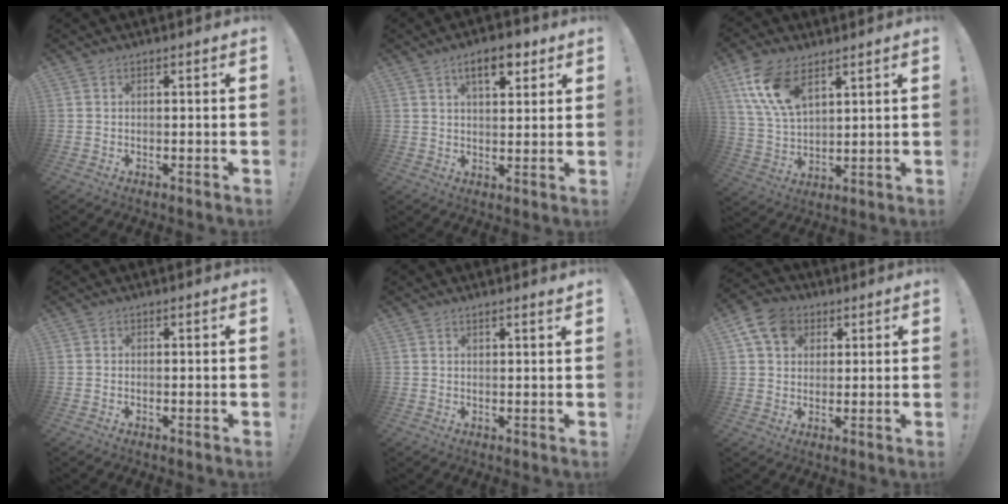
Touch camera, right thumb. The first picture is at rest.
{"total": 8.4, "force": [4.5, 3.7, 6.0], "torque": [-0.082, -0.010, 0.076]}
{"total": 13.5, "force": [7.4, 6.9, 8.9], "torque": [-0.189, -0.022, 0.142]}
{"total": 0.0}
{"total": 1.4, "force": [1.0, -0.3, 0.8], "torque": [-0.009, -0.006, 0.016]}
{"total": 10.3, "force": [4.4, 7.9, 4.9], "torque": [-0.084, -0.005, 0.089]}